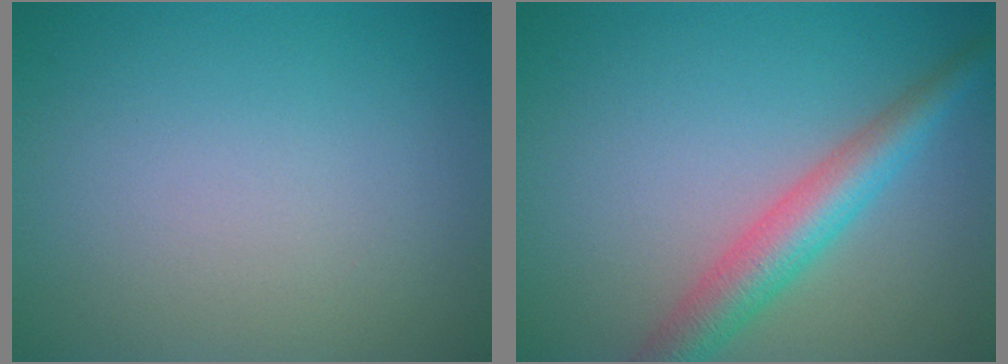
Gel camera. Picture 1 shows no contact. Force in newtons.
{"total": 4.5, "press": 4.5, "slide": 0.1}